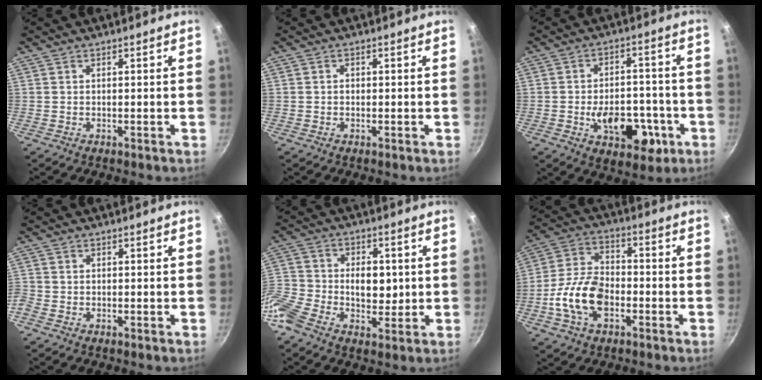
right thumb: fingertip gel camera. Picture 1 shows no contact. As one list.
[{"total": 0.7, "force": [0.0, 0.6, 0.4], "torque": [-0.006, 0.004, 0.000]}, {"total": 13.9, "force": [-4.3, 8.6, 10.0], "torque": [-0.105, 0.021, -0.053]}, {"total": 1.9, "force": [-1.0, 1.5, 0.6], "torque": [-0.019, 0.001, -0.026]}, {"total": 10.3, "force": [-2.8, 7.4, 6.6], "torque": [-0.125, 0.029, -0.070]}, {"total": 13.0, "force": [-3.7, 8.2, 9.4], "torque": [-0.166, 0.033, -0.079]}]